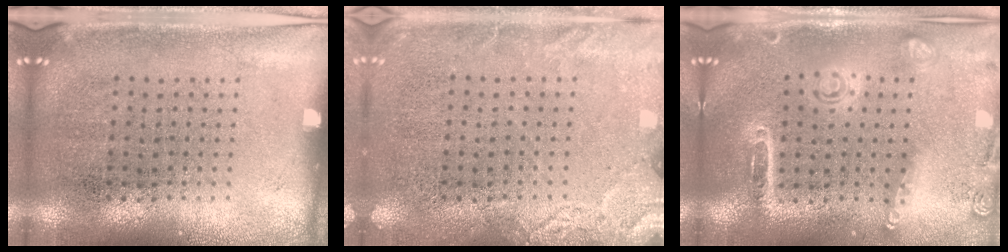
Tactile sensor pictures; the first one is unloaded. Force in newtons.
{"total": 2.6, "press": 2.6, "slide": 0.4}
{"total": 1.6, "press": 1.5, "slide": 0.6}